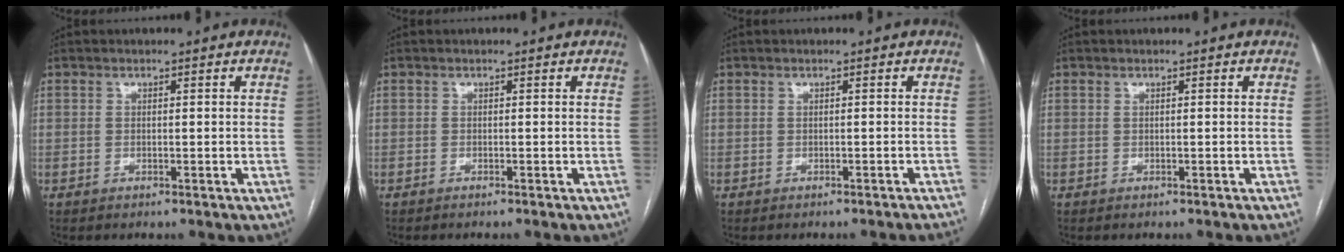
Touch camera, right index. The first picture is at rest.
{"total": 1.2, "force": [-1.0, -0.1, 0.5], "torque": [-0.003, 0.000, -0.013]}
{"total": 3.6, "force": [-3.3, -0.7, 1.2], "torque": [-0.008, -0.006, -0.035]}
{"total": 0.8, "force": [-0.6, 0.0, 0.5], "torque": [-0.006, 0.002, -0.005]}